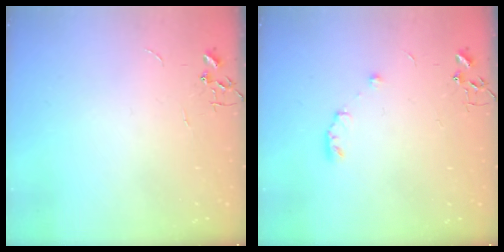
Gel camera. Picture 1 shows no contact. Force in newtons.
{"total": 5.7, "press": 5.7, "slide": 0.8}